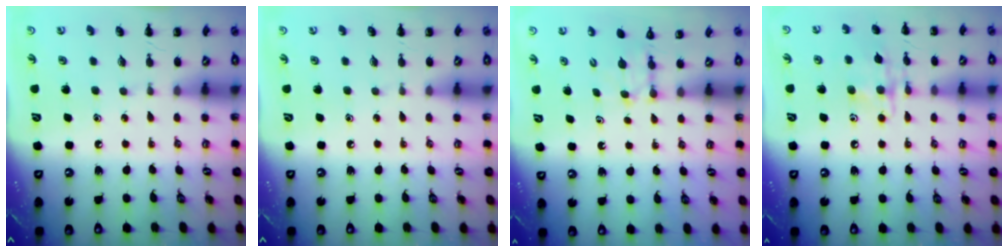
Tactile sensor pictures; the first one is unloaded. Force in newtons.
{"total": 0.0}
{"total": 2.8, "press": 2.6, "slide": 1.1}
{"total": 10.9, "press": 10.8, "slide": 1.5}